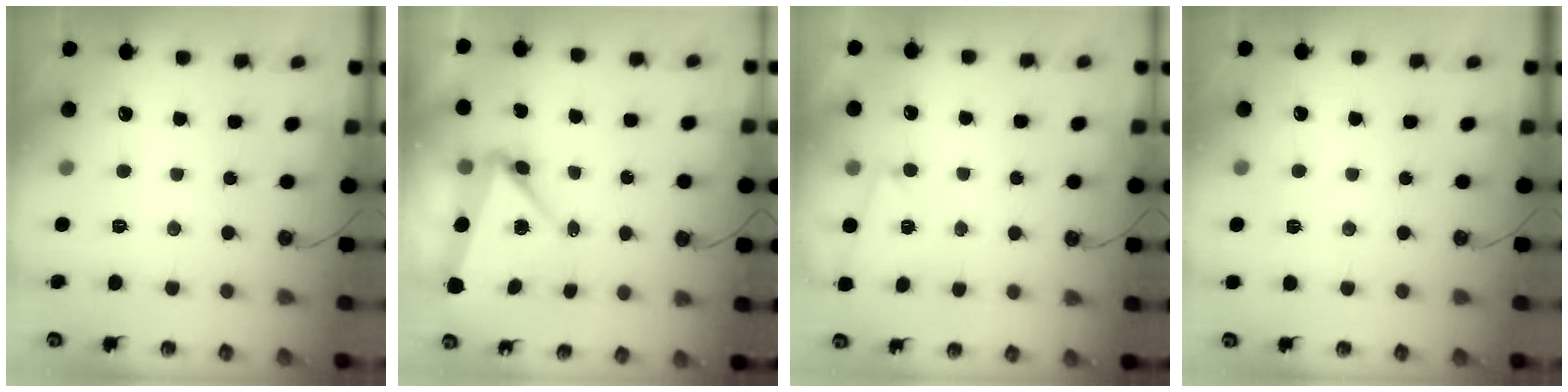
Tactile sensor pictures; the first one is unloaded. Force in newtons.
{"total": 5.8, "press": 5.7, "slide": 1.0}
{"total": 2.4, "press": 2.3, "slide": 0.6}
{"total": 2.7, "press": 2.5, "slide": 1.1}